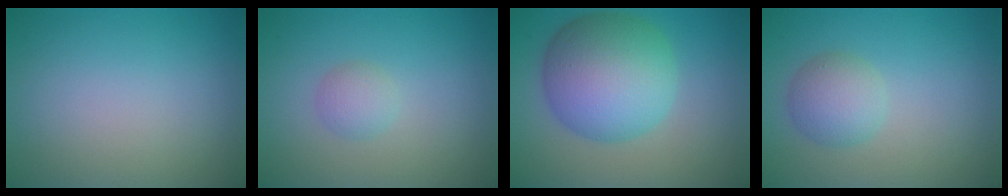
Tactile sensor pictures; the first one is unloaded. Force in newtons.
{"total": 1.5, "press": 1.5, "slide": 0.0}
{"total": 9.8, "press": 9.8, "slide": 0.1}
{"total": 2.9, "press": 2.9, "slide": 0.0}